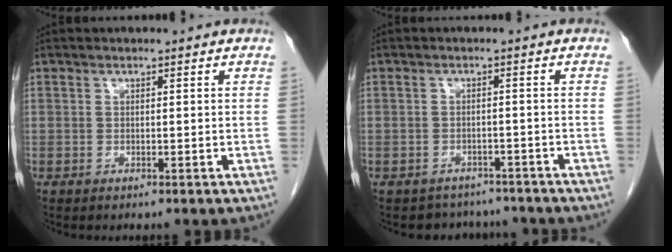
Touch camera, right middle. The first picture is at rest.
{"total": 5.8, "force": [-5.2, 2.7, 0.1], "torque": [0.006, 0.018, -0.060]}